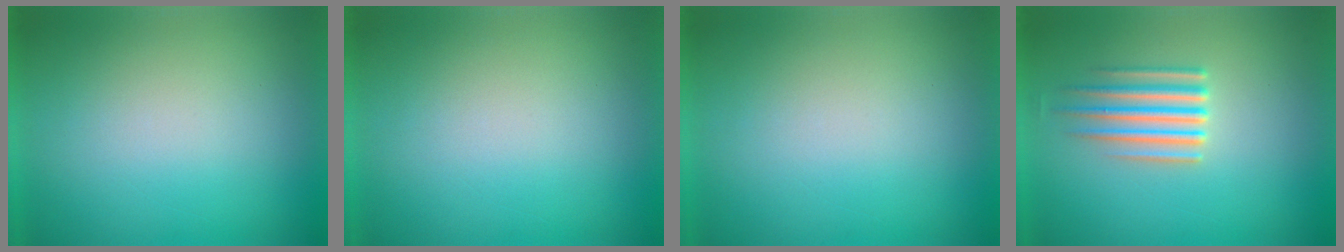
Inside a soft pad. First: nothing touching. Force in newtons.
{"total": 0.0}
{"total": 0.0}
{"total": 3.4}